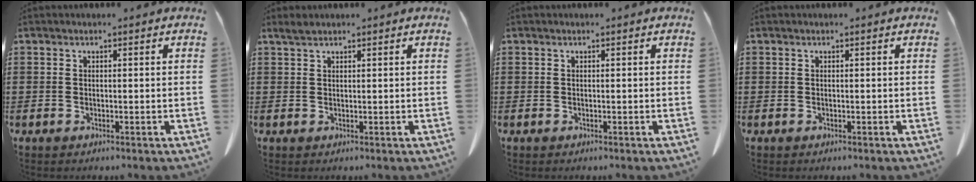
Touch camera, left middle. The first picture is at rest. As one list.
[{"total": 1.3, "force": [1.1, 0.3, 0.8], "torque": [-0.018, 0.001, 0.020]}, {"total": 0.0}, {"total": 0.0}]